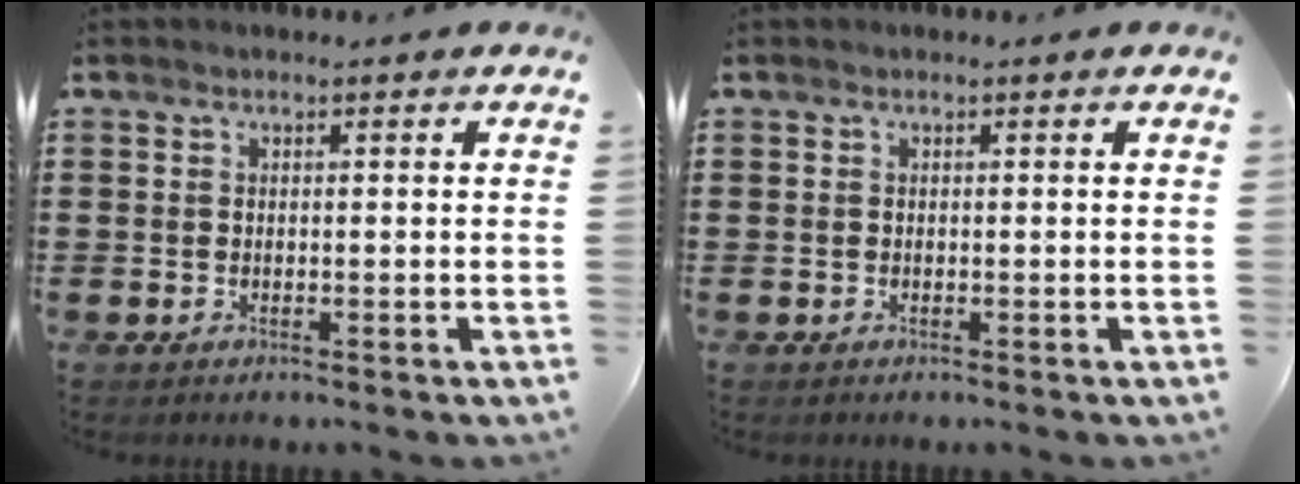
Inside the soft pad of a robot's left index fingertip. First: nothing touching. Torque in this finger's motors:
{"motor_torque": [-0.03, 0.00, 0.00, 0.00]}